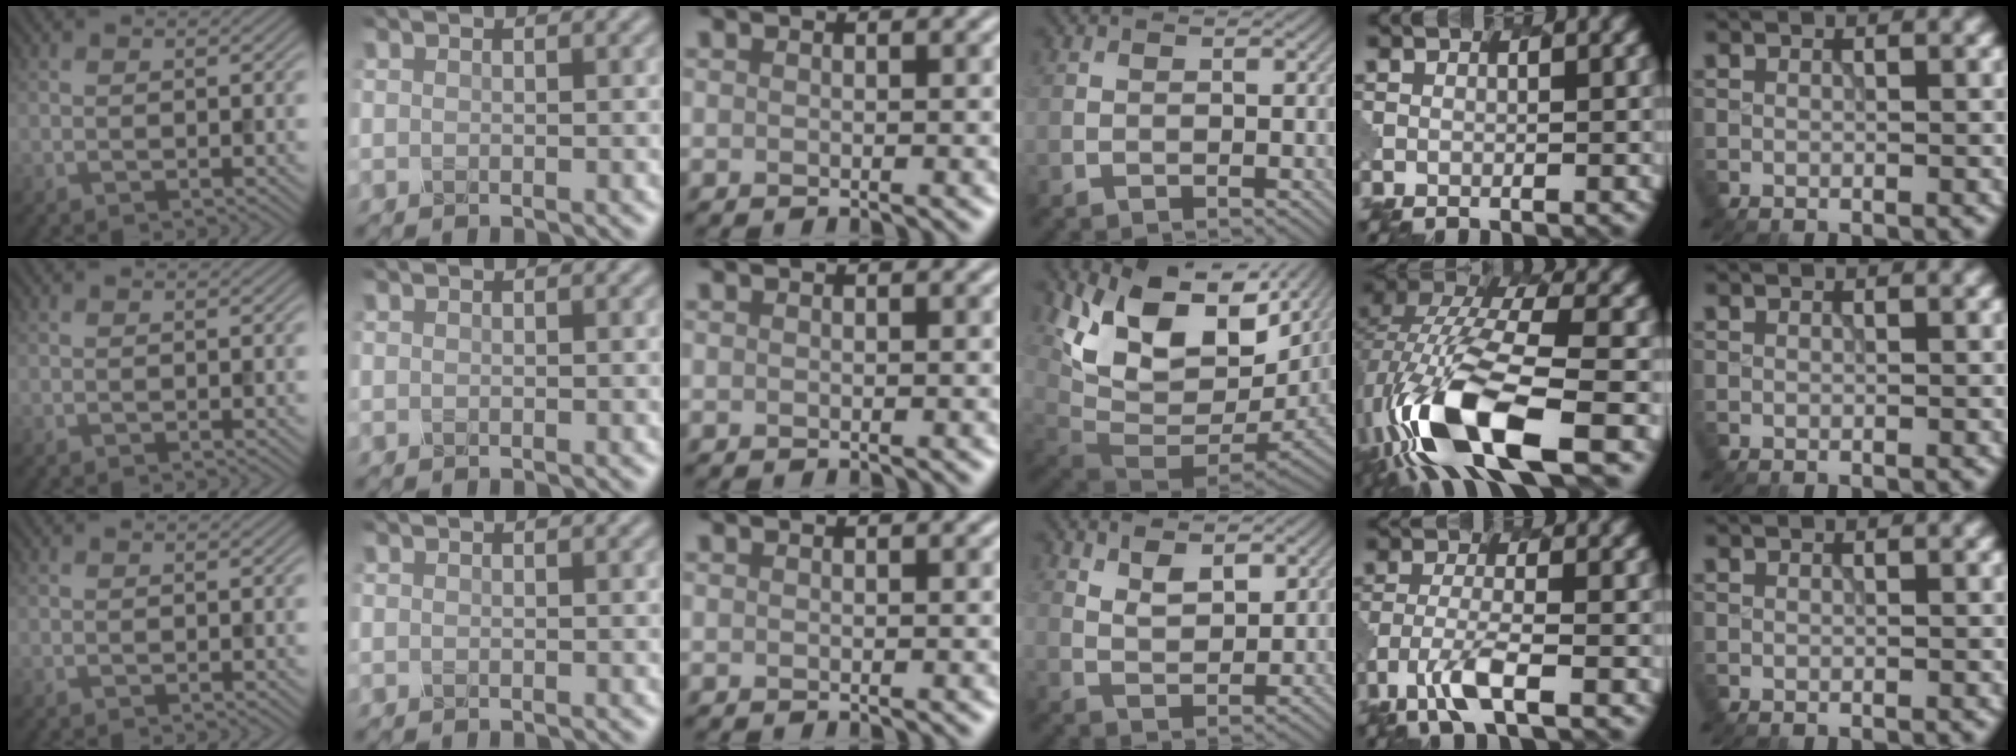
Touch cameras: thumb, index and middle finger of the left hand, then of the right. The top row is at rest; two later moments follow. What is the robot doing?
{"motion": "insert", "object": "pen bag"}